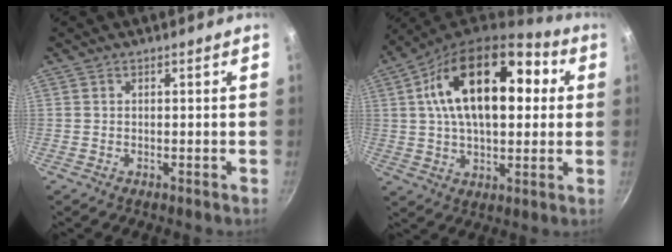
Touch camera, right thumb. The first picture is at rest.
{"total": 23.3, "force": [5.1, 12.6, 18.9], "torque": [-0.297, 0.024, 0.071]}